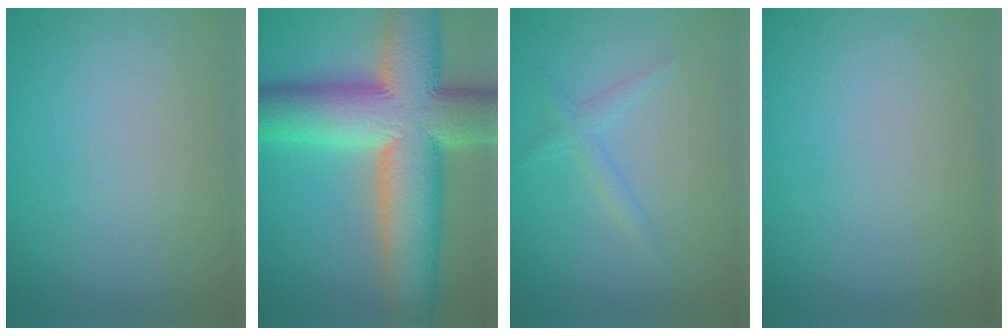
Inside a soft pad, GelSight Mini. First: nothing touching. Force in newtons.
{"total": 15.9, "press": 15.9, "slide": 0.6}
{"total": 1.3, "press": 1.3, "slide": 0.0}
{"total": 0.0}